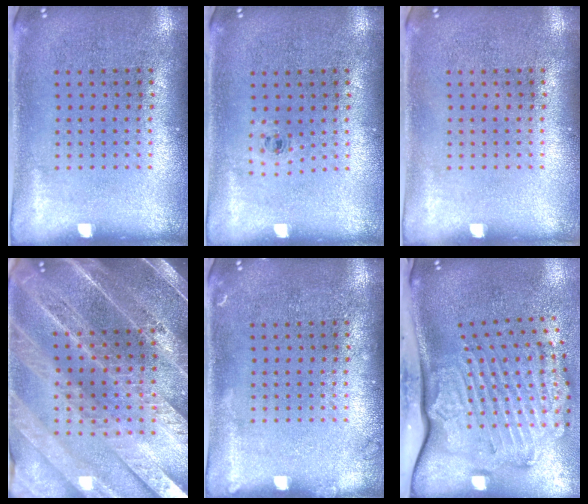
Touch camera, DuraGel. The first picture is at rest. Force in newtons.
{"total": 0.6, "press": 0.3, "slide": 0.5}
{"total": 0.0}
{"total": 5.1, "press": 4.4, "slide": 2.6}
{"total": 0.7, "press": 0.7, "slide": 0.1}
{"total": 3.6, "press": 2.3, "slide": 2.7}